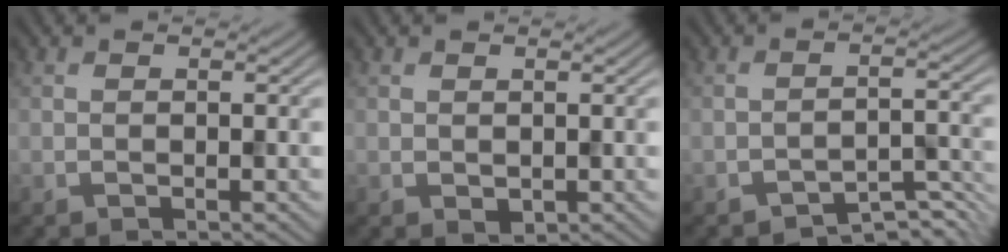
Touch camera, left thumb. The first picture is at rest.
{"total": 0.8, "force": [0.3, 0.6, 0.5], "torque": [-0.011, -0.004, 0.010]}
{"total": 4.1, "force": [-3.5, 0.8, 2.0], "torque": [-0.027, 0.004, -0.053]}